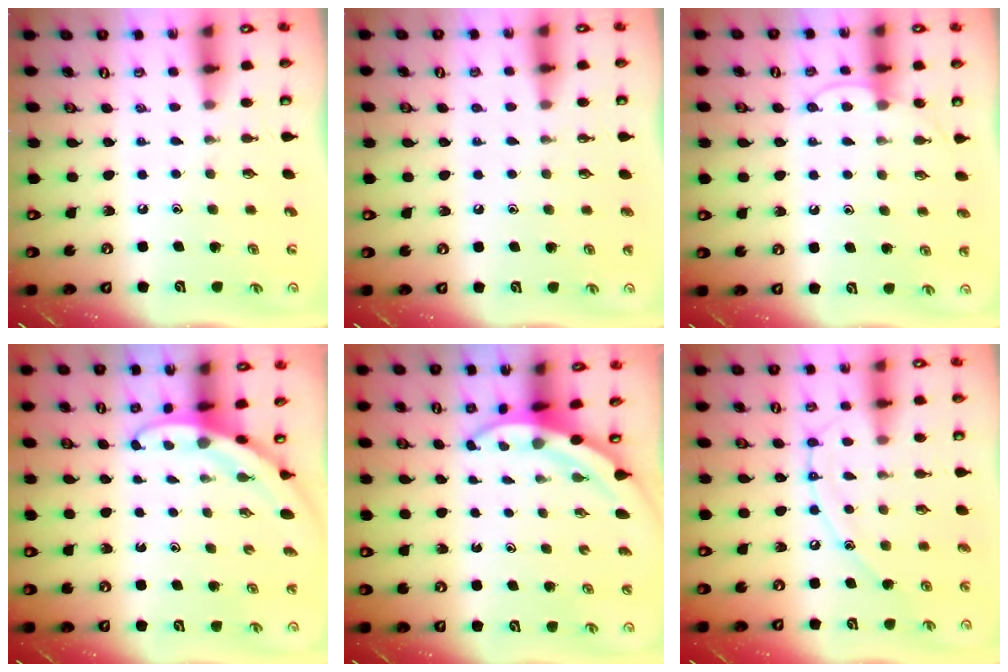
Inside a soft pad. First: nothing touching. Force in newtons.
{"total": 1.1, "press": 1.1, "slide": 0.3}
{"total": 8.2, "press": 8.2, "slide": 0.5}
{"total": 2.8, "press": 2.8, "slide": 0.0}
{"total": 4.8, "press": 4.7, "slide": 0.2}
{"total": 10.7, "press": 10.7, "slide": 1.0}